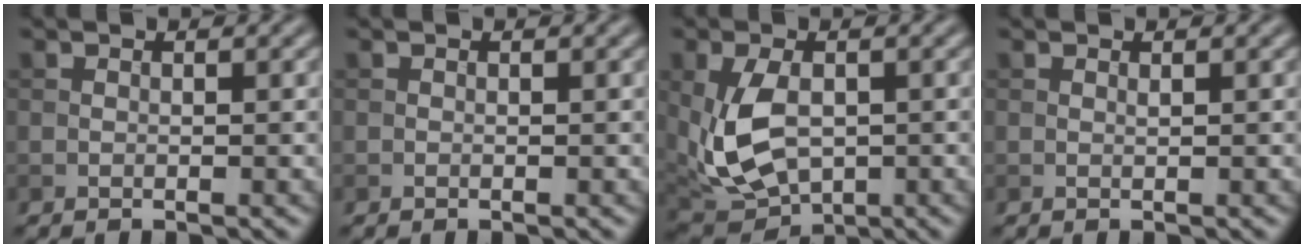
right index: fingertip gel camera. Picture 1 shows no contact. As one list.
[{"total": 0.0}, {"total": 7.5, "force": [-0.4, 4.7, 5.8], "torque": [-0.130, -0.010, 0.000]}, {"total": 0.0}]